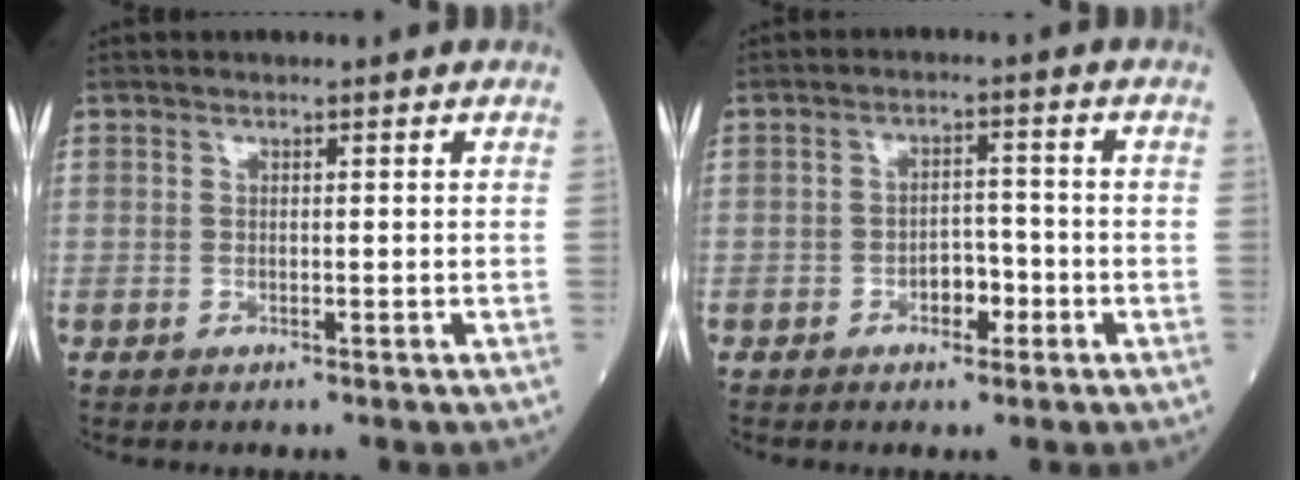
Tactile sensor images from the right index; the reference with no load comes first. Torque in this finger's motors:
{"motor_torque": [0.18, -0.14, 0.17, 0.04]}